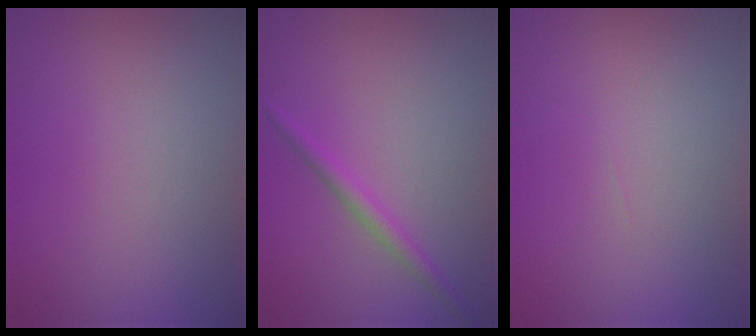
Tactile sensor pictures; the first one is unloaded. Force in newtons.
{"total": 1.6, "press": 1.6, "slide": 0.0}
{"total": 0.0}